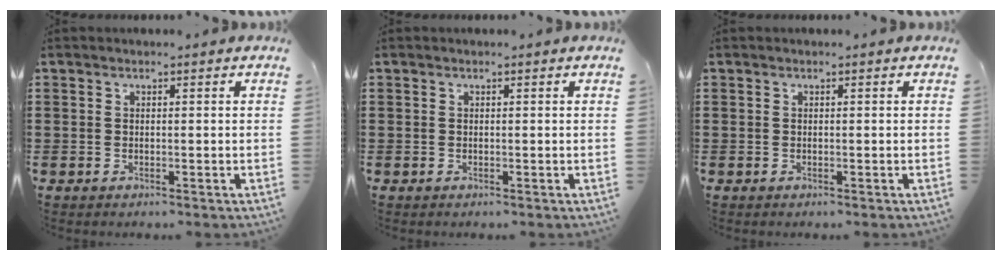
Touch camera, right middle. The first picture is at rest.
{"total": 0.0}
{"total": 0.0}